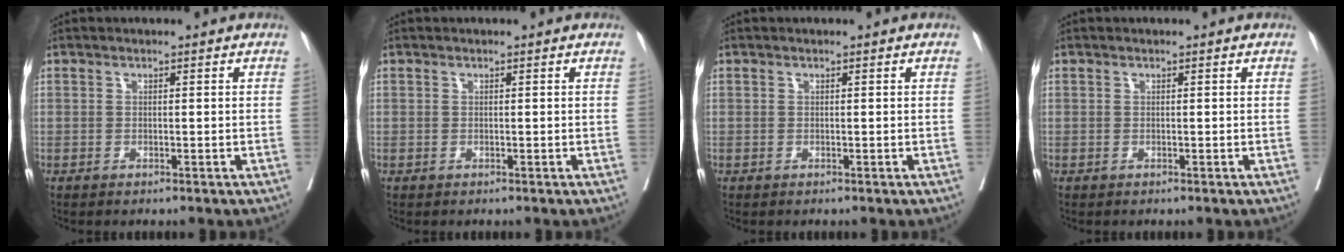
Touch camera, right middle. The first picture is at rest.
{"total": 0.0}
{"total": 0.0}
{"total": 0.0}